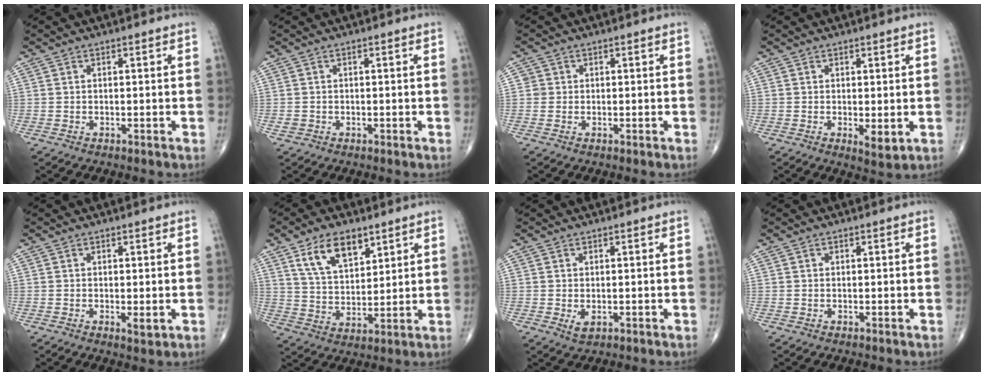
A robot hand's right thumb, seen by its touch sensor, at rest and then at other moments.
{"total": 1.0, "force": [-0.3, 0.9, 0.3], "torque": [-0.006, 0.001, -0.003]}
{"total": 1.3, "force": [0.0, 1.3, 0.1], "torque": [0.008, 0.004, -0.002]}
{"total": 3.0, "force": [-0.3, 1.2, 2.7], "torque": [-0.038, -0.011, -0.001]}
{"total": 1.6, "force": [-0.1, 0.6, 1.5], "torque": [-0.024, -0.007, -0.001]}
{"total": 10.7, "force": [6.1, 5.6, 6.8], "torque": [-0.103, -0.031, 0.119]}
{"total": 1.8, "force": [-0.2, 1.1, 1.4], "torque": [-0.022, -0.005, 0.001]}
{"total": 0.0}